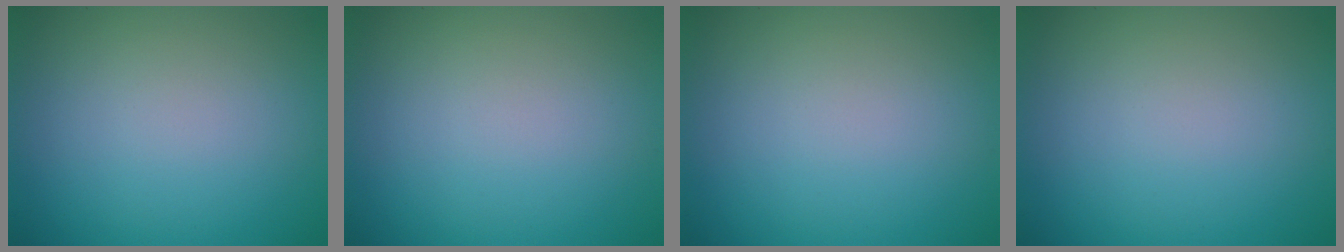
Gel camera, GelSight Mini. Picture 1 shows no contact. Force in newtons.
{"total": 0.0}
{"total": 0.0}
{"total": 0.0}